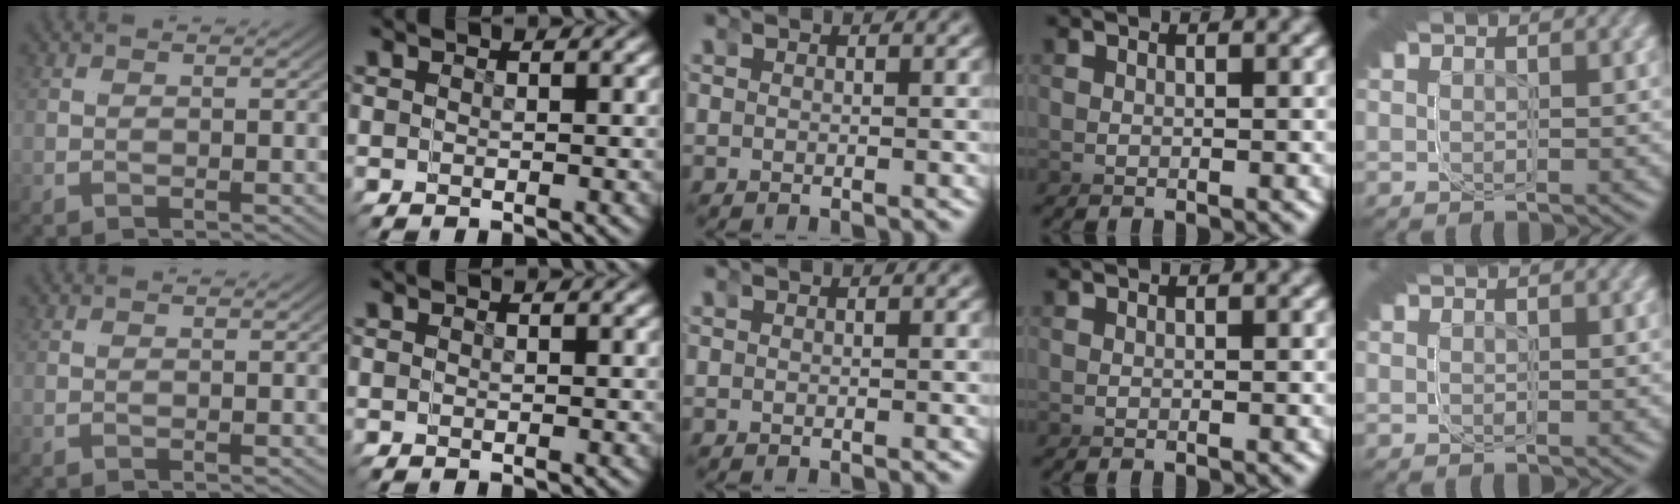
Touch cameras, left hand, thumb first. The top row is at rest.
{}